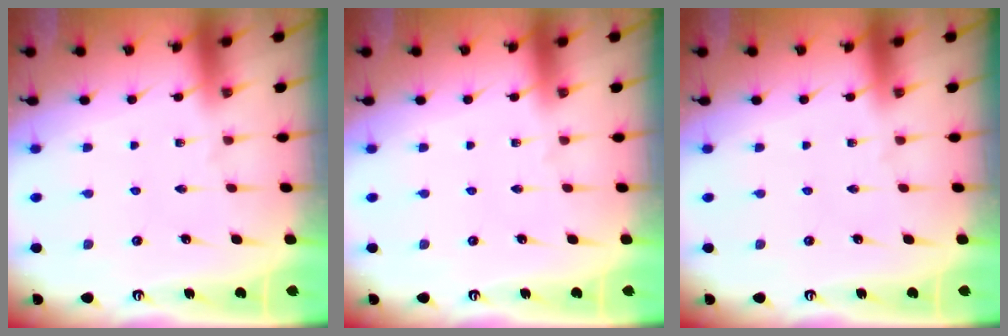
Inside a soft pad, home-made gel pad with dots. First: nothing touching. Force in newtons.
{"total": 0.0}
{"total": 0.0}